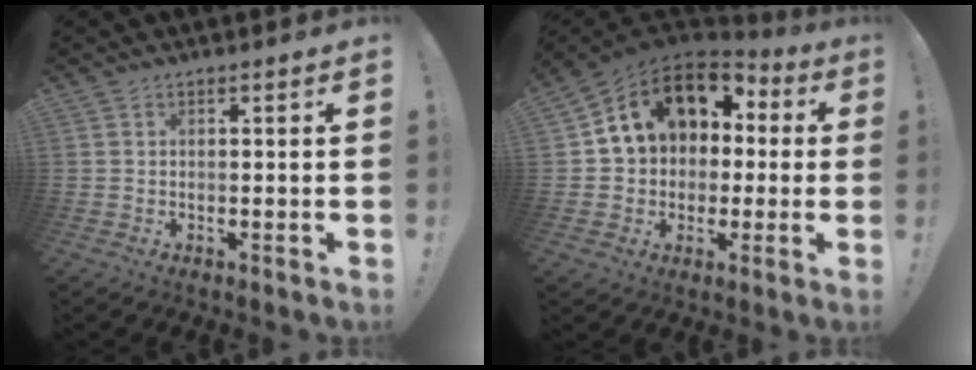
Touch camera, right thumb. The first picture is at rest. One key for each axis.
{"total": 13.6, "fx": 5.2, "fy": 10.1, "fz": 7.5, "tx": -0.122, "ty": -0.016, "tz": 0.099}